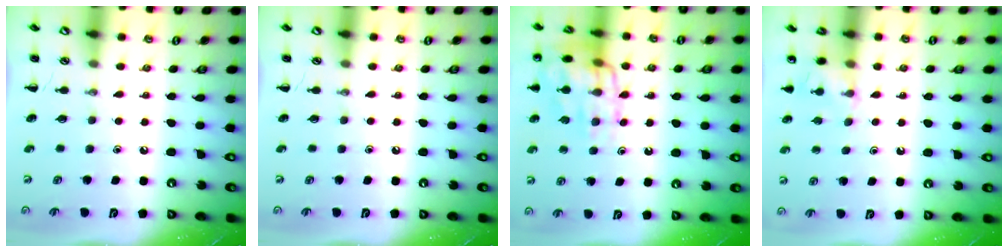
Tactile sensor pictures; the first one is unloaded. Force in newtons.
{"total": 0.0}
{"total": 13.6, "press": 13.6, "slide": 0.9}
{"total": 5.6, "press": 5.4, "slide": 1.4}